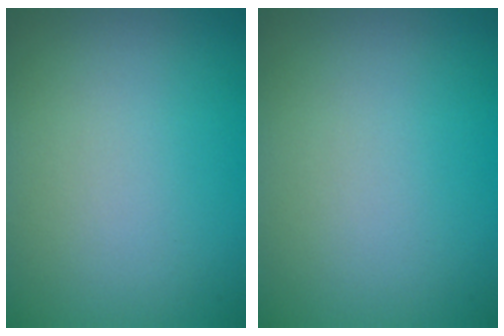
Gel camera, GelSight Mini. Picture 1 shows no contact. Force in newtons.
{"total": 0.0}